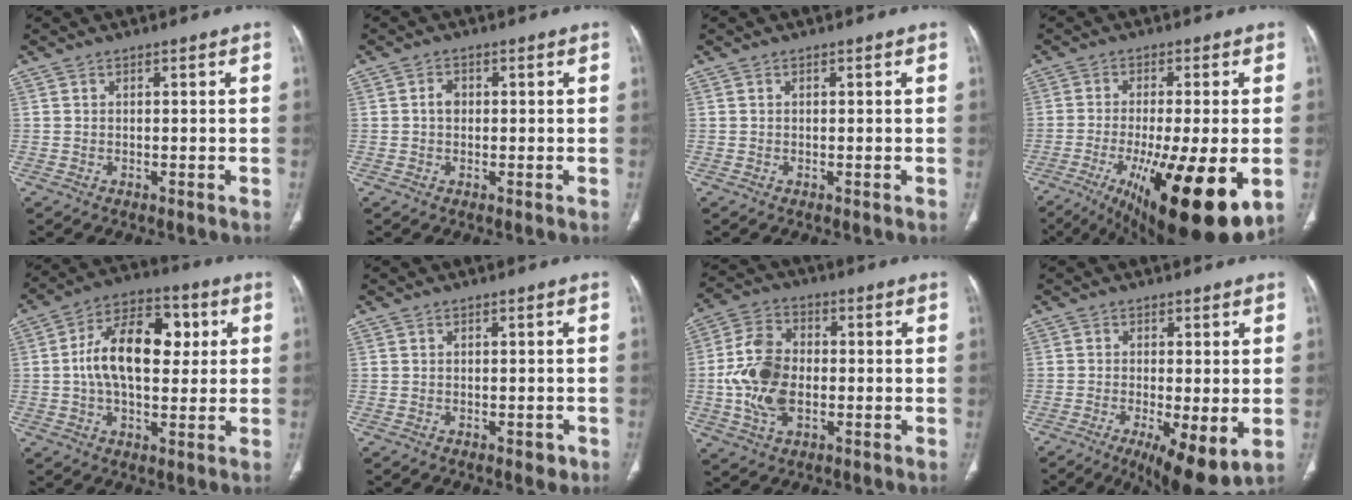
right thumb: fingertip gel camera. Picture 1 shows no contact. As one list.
[{"total": 1.7, "force": [0.2, 1.3, 1.0], "torque": [-0.013, 0.004, 0.002]}, {"total": 0.0}, {"total": 21.6, "force": [-7.2, 5.4, 19.6], "torque": [-0.275, -0.030, -0.095]}, {"total": 16.1, "force": [2.2, 9.4, 13.0], "torque": [-0.197, 0.021, 0.029]}, {"total": 1.3, "force": [-0.6, 0.7, 0.9], "torque": [-0.003, 0.000, -0.005]}, {"total": 12.6, "force": [-1.4, 8.0, 9.6], "torque": [-0.188, 0.014, -0.028]}, {"total": 10.3, "force": [-3.2, 2.9, 9.4], "torque": [-0.147, -0.021, -0.045]}]